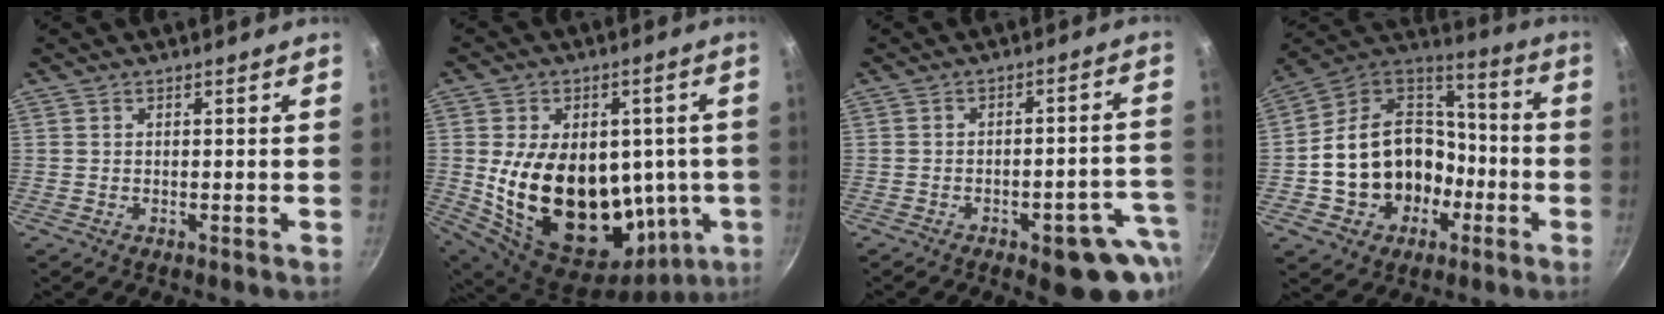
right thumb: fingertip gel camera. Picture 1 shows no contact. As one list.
[{"total": 25.5, "force": [-0.5, 16.7, 19.3], "torque": [-0.297, -0.011, 0.013]}, {"total": 13.0, "force": [-6.3, 5.4, 10.0], "torque": [-0.064, 0.041, -0.072]}, {"total": 20.2, "force": [-4.8, 16.5, 10.7], "torque": [-0.157, 0.064, -0.068]}]